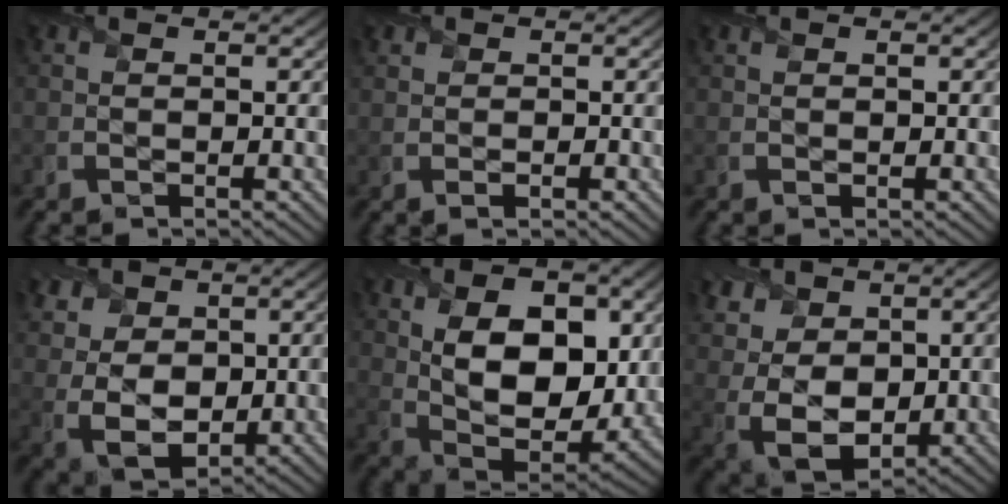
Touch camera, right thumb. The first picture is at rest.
{"total": 1.2, "force": [0.2, 0.6, 1.0], "torque": [-0.018, -0.001, 0.006]}
{"total": 0.6, "force": [0.4, 0.1, 0.4], "torque": [-0.009, 0.002, 0.007]}
{"total": 8.6, "force": [2.7, 6.4, 5.1], "torque": [-0.151, 0.012, 0.055]}
{"total": 13.3, "force": [2.8, 8.0, 10.2], "torque": [-0.180, -0.005, 0.047]}
{"total": 10.0, "force": [2.9, 7.3, 6.2], "torque": [-0.174, 0.011, 0.061]}